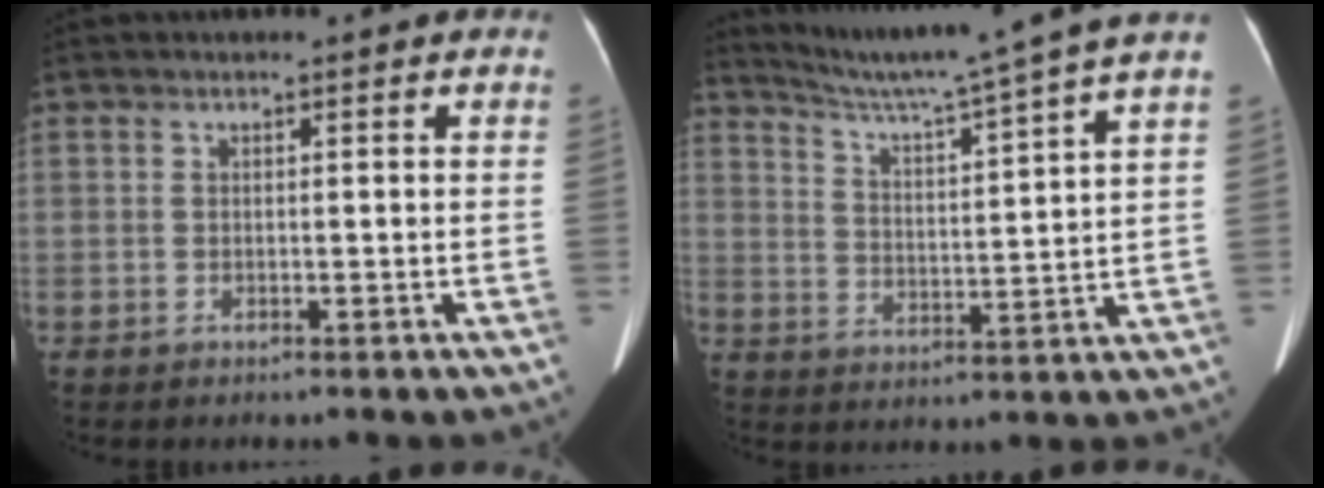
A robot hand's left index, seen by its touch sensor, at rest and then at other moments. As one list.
[{"total": 15.3, "force": [13.3, -2.8, 7.1], "torque": [-0.122, -0.024, 0.191]}]